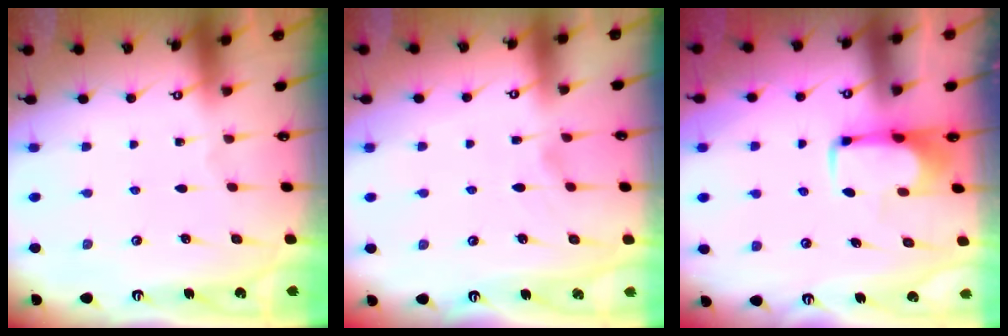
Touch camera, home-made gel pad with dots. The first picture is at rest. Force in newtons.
{"total": 1.1, "press": 0.6, "slide": 1.0}
{"total": 1.8, "press": 1.8, "slide": 0.5}